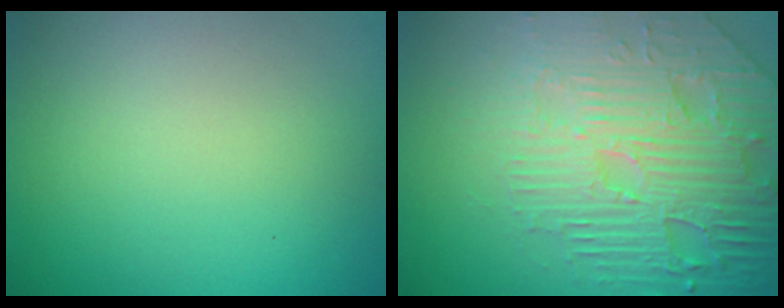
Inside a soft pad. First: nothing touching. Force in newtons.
{"total": 8.5, "press": 6.0, "slide": 6.0}